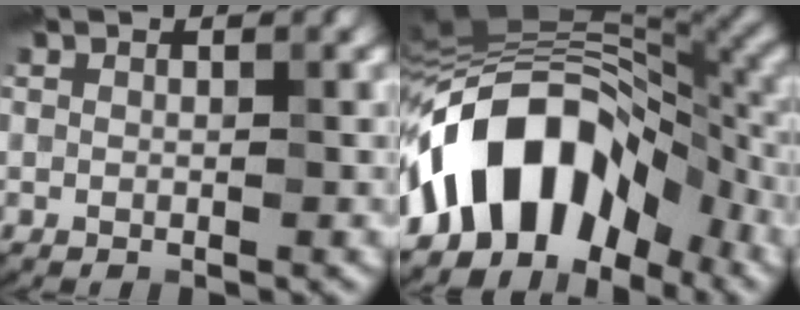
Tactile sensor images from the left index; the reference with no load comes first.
{"total": 13.7, "force": [-5.5, 7.8, 9.8], "torque": [-0.149, 0.028, -0.111]}